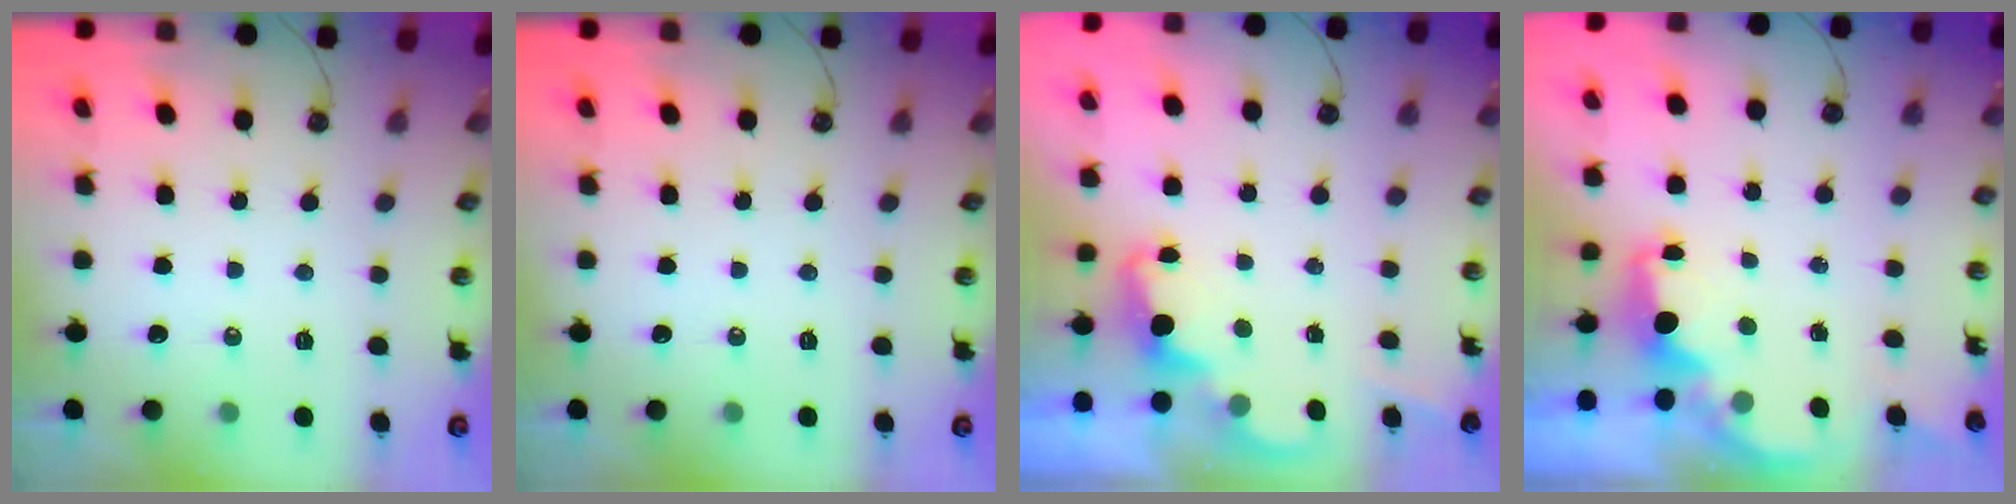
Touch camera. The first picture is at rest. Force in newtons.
{"total": 0.0}
{"total": 2.5, "press": 2.4, "slide": 0.5}
{"total": 2.4, "press": 2.2, "slide": 0.7}